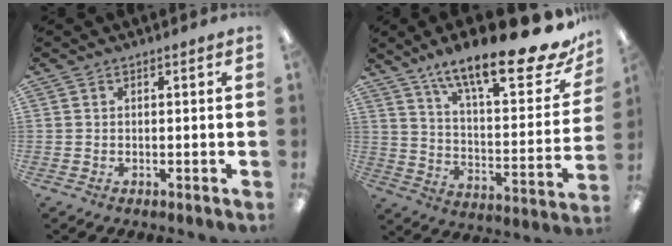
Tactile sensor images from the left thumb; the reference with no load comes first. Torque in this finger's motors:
{"motor_torque": [0.39, 0.39, 1.43, -1.35, 0.15]}